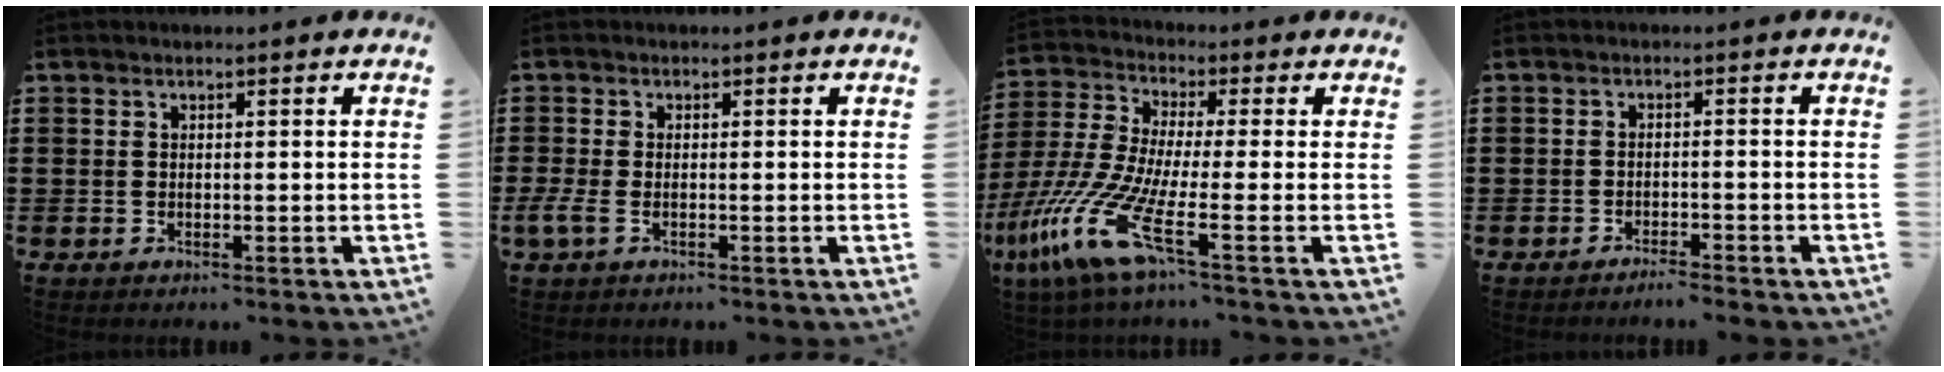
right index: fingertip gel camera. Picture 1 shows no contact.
{"total": 1.8, "force": [-0.8, 0.9, 1.4], "torque": [-0.041, -0.006, -0.018]}
{"total": 13.3, "force": [-5.8, 2.3, 11.7], "torque": [-0.284, -0.016, -0.117]}
{"total": 1.9, "force": [-1.8, -0.2, 0.6], "torque": [-0.012, 0.001, -0.036]}